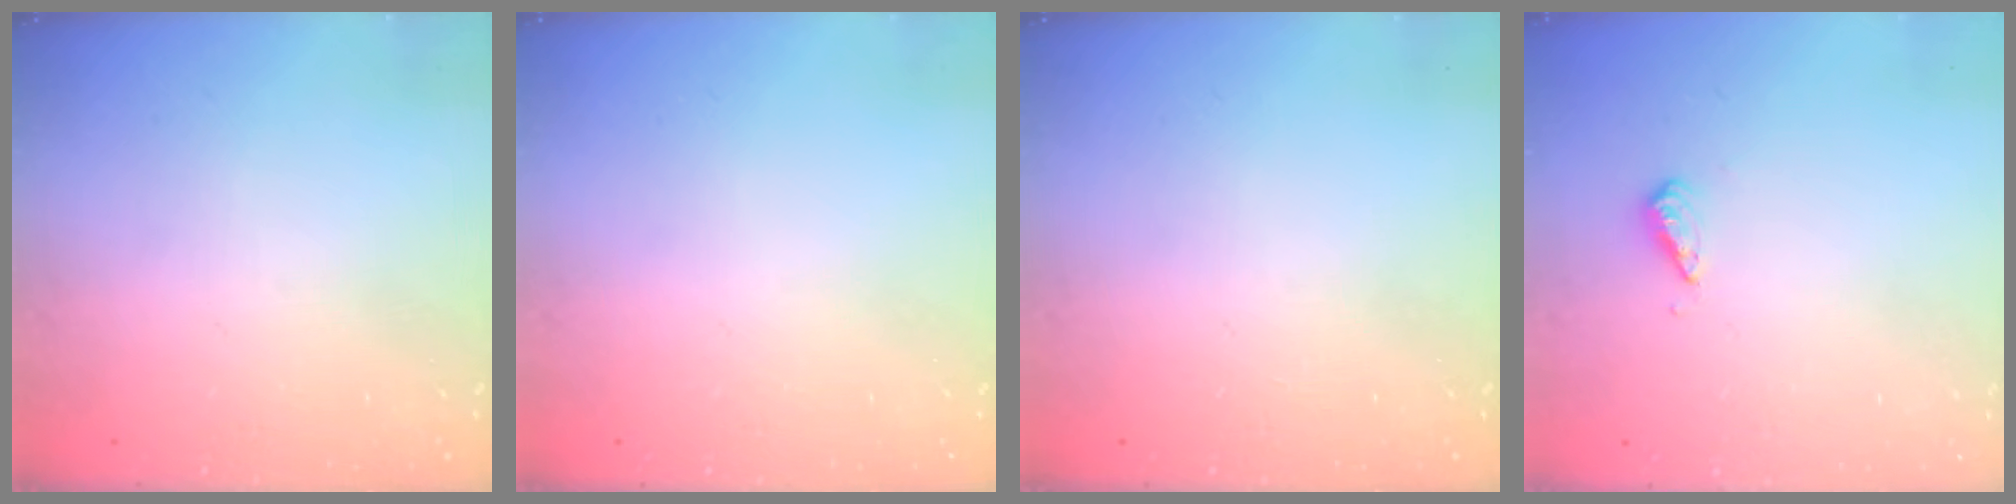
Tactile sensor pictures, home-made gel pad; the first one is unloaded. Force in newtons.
{"total": 0.0}
{"total": 0.0}
{"total": 2.8, "press": 2.8, "slide": 0.7}